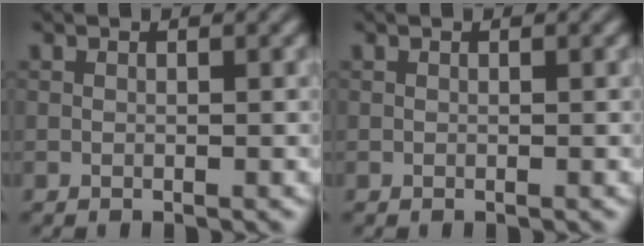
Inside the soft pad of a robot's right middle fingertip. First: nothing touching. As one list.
[{"total": 0.0}]